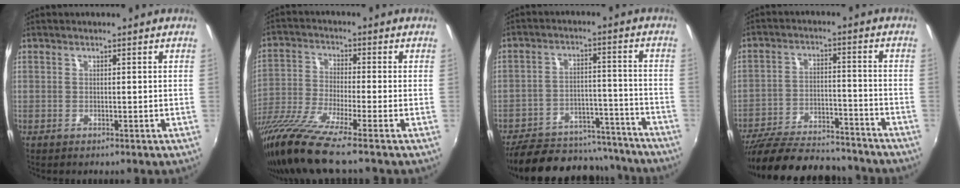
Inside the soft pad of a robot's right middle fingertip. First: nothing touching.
{"total": 13.6, "force": [-10.6, -0.8, 8.4], "torque": [-0.179, -0.045, -0.204]}
{"total": 22.2, "force": [-19.1, 8.4, 7.6], "torque": [-0.161, 0.029, -0.243]}
{"total": 21.8, "force": [-19.0, 5.7, 9.1], "torque": [-0.185, -0.022, -0.278]}